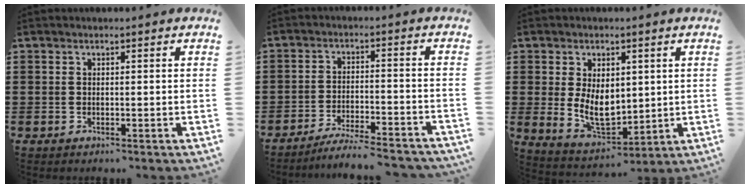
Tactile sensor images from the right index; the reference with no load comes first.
{"total": 4.9, "force": [-4.7, -0.2, 1.5], "torque": [-0.028, -0.007, -0.092]}
{"total": 7.9, "force": [0.5, 5.3, 5.8], "torque": [-0.109, 0.004, 0.011]}